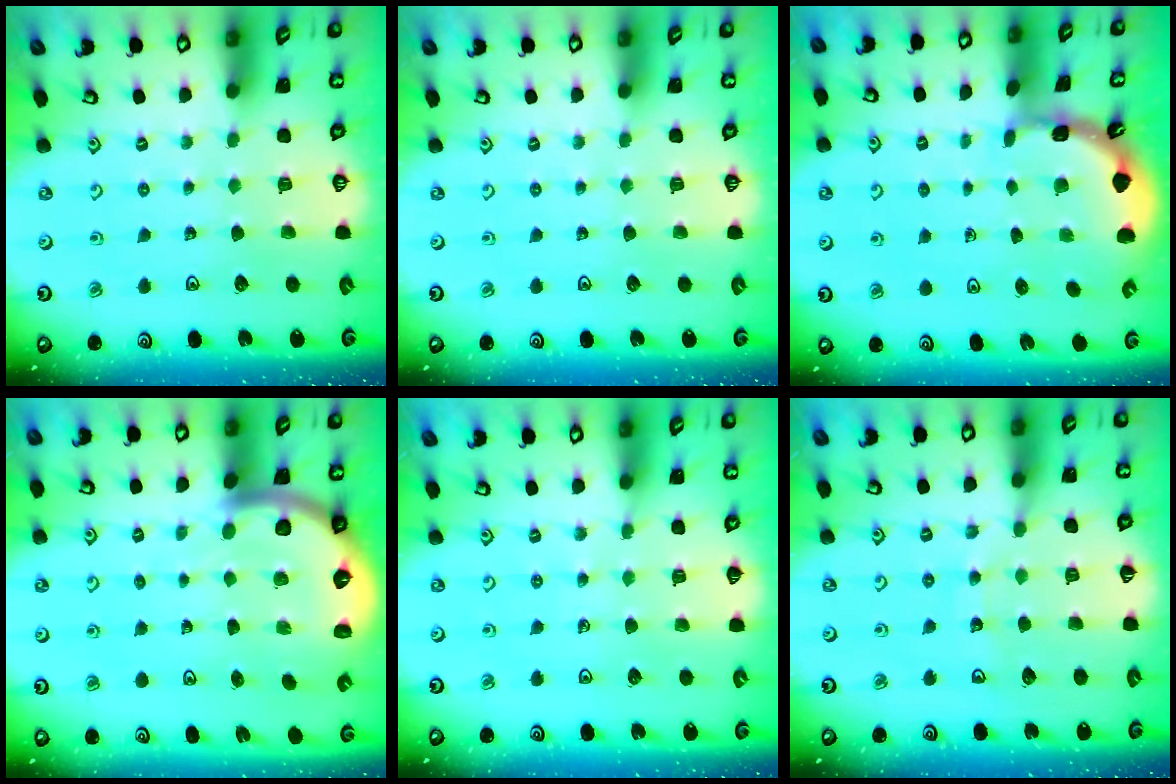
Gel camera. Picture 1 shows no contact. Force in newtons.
{"total": 0.0}
{"total": 1.8, "press": 1.8, "slide": 0.1}
{"total": 5.8, "press": 5.8, "slide": 1.0}
{"total": 4.1, "press": 3.7, "slide": 1.8}
{"total": 9.5, "press": 9.4, "slide": 1.2}